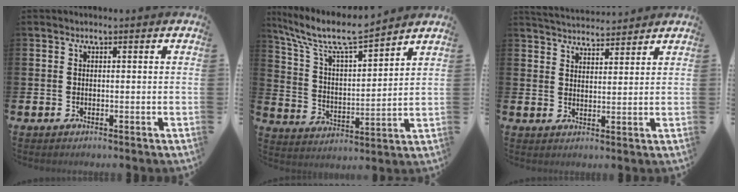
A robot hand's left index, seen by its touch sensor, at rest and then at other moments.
{"total": 9.1, "force": [8.0, 1.4, 4.0], "torque": [-0.117, -0.046, 0.137]}
{"total": 4.3, "force": [4.3, 0.7, 0.0], "torque": [-0.013, -0.024, 0.077]}